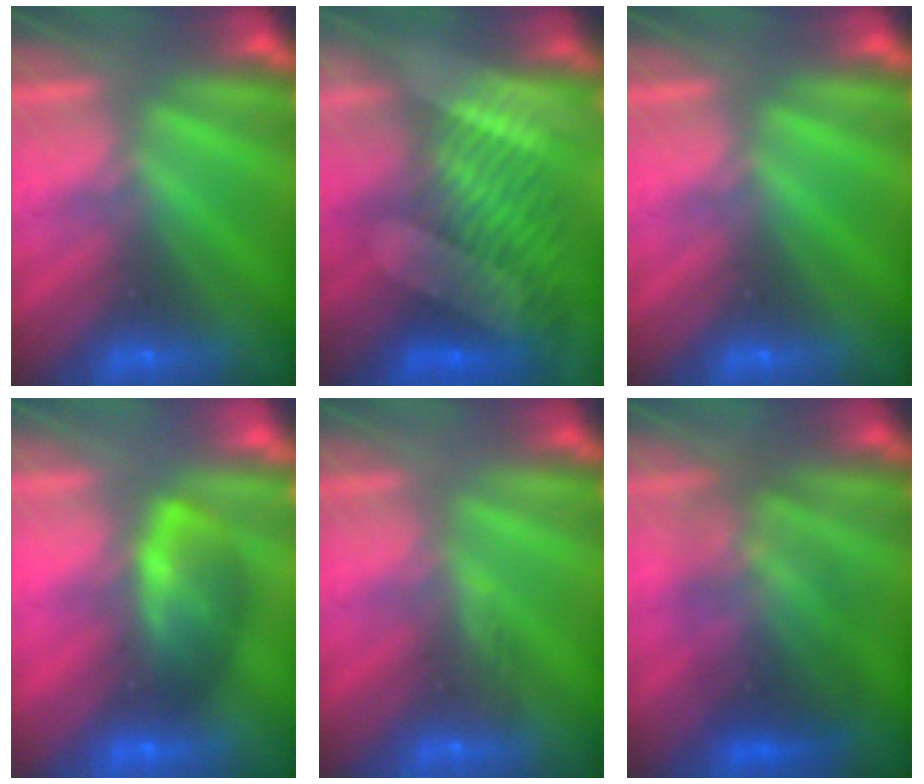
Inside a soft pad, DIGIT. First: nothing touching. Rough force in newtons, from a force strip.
{"total": 7.3}
{"total": 0.0}
{"total": 7.0}
{"total": 2.9}
{"total": 3.4}